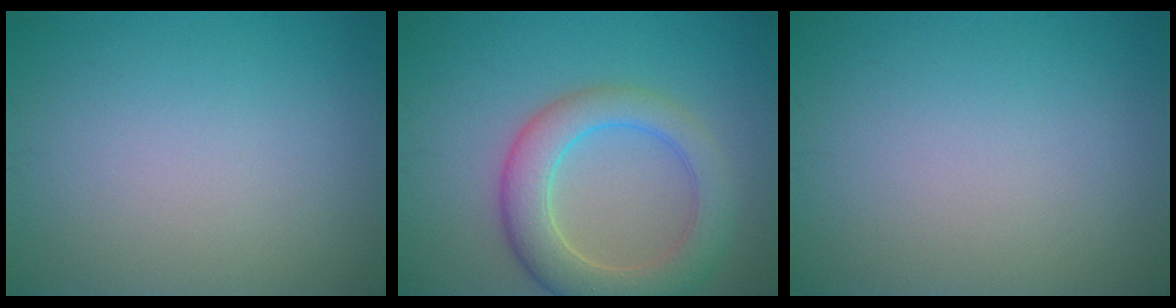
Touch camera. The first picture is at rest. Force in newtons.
{"total": 6.1, "press": 6.1, "slide": 0.5}
{"total": 0.0}